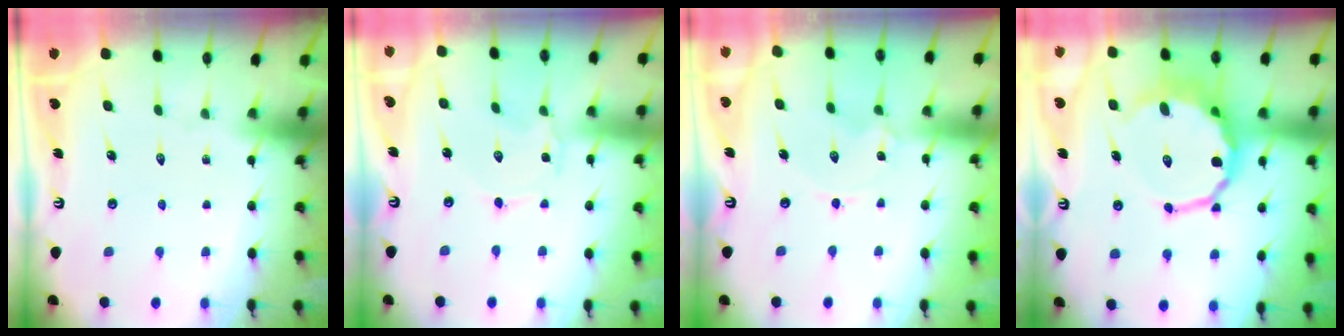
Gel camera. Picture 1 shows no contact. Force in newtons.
{"total": 1.3, "press": 1.3, "slide": 0.2}
{"total": 0.5, "press": 0.5, "slide": 0.1}
{"total": 10.8, "press": 10.4, "slide": 3.0}